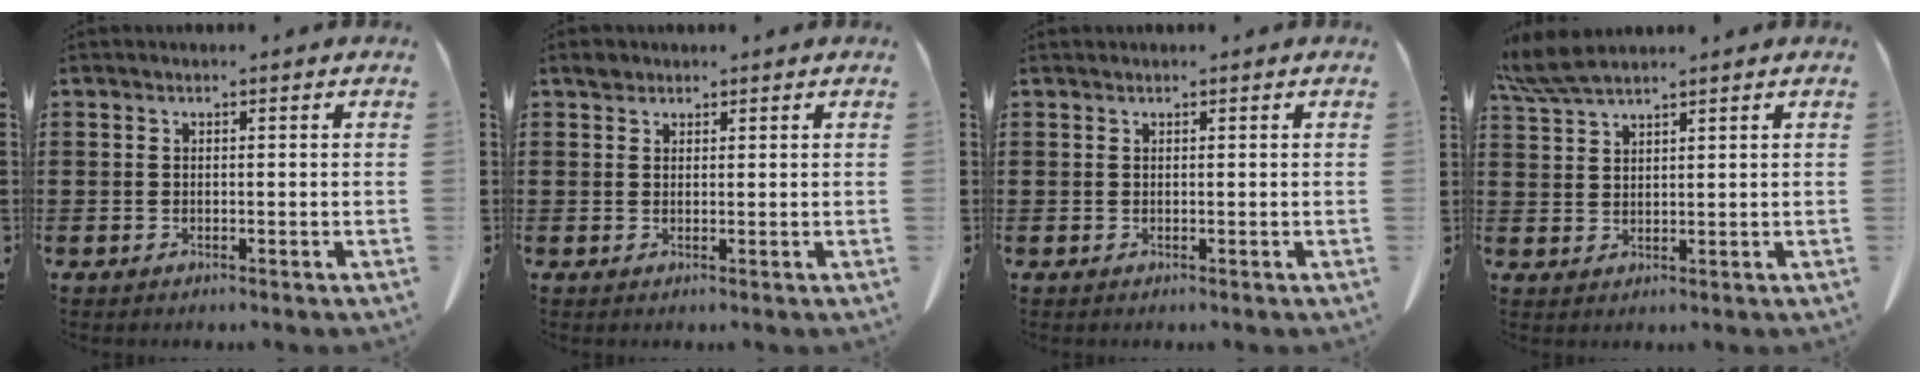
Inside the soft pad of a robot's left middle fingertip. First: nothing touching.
{"total": 1.4, "force": [1.1, 0.7, 0.3], "torque": [-0.010, 0.003, 0.022]}
{"total": 0.0}
{"total": 4.9, "force": [4.1, 0.5, 2.7], "torque": [-0.064, -0.005, 0.078]}